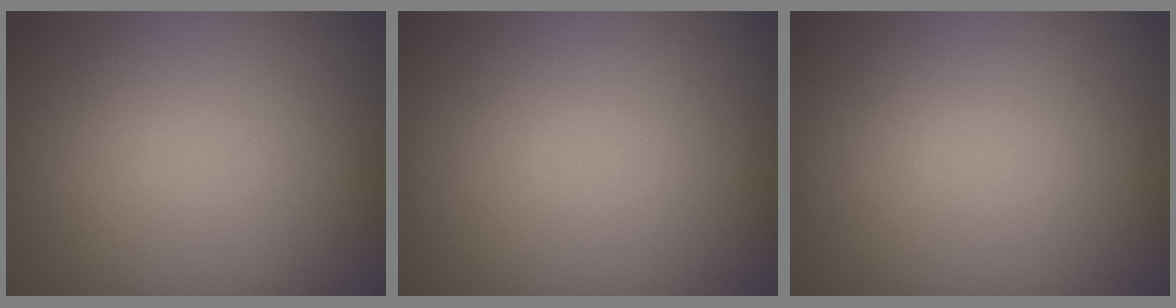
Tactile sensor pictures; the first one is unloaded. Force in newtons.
{"total": 0.0}
{"total": 0.0}